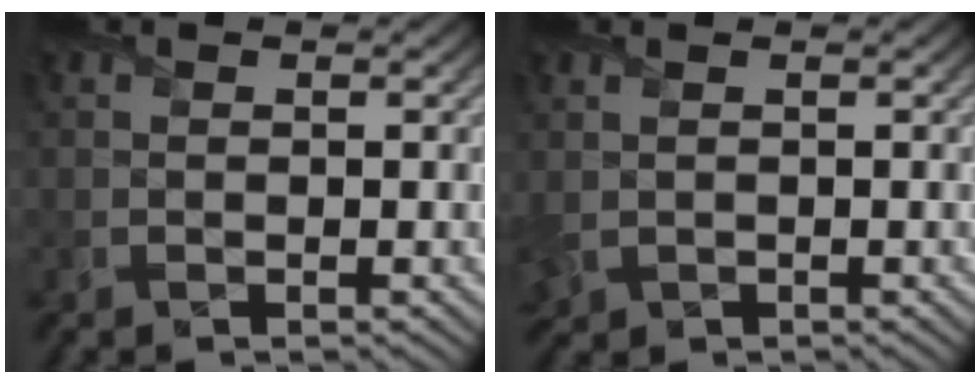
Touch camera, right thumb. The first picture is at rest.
{"total": 2.0, "force": [0.3, 1.3, 1.5], "torque": [-0.051, -0.001, 0.012]}